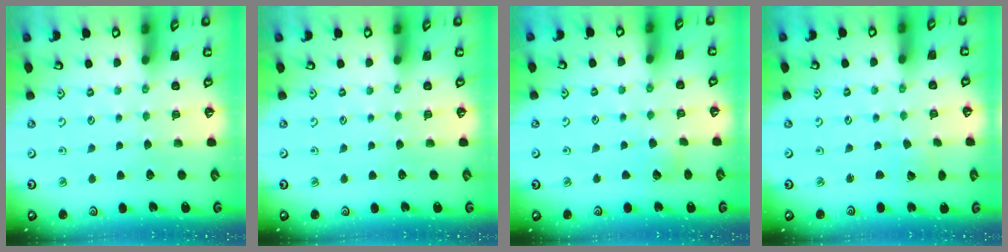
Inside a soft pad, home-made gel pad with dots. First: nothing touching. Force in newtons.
{"total": 0.0}
{"total": 3.1, "press": 3.0, "slide": 0.5}
{"total": 2.6, "press": 2.6, "slide": 0.3}